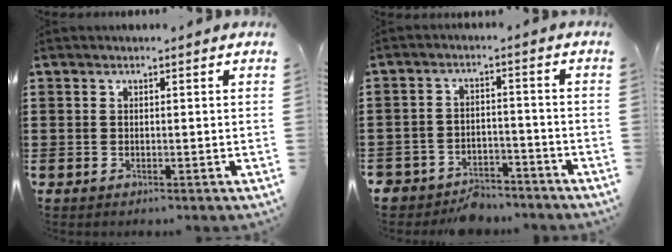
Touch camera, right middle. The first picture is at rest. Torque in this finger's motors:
{"motor_torque": [1.21, -0.93, 0.22, 0.04]}